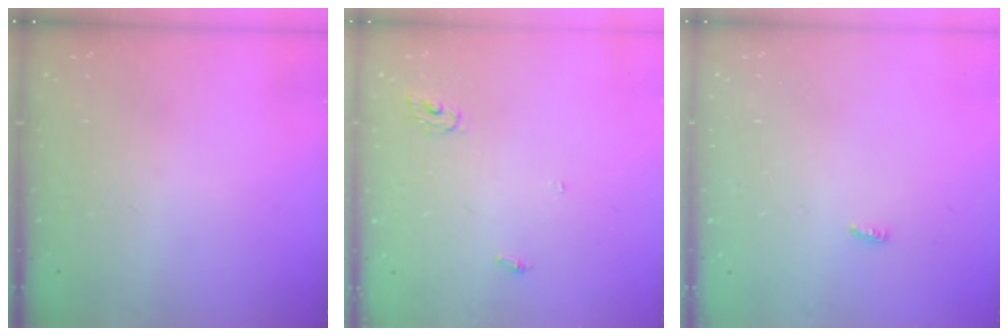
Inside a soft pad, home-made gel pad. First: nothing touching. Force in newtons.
{"total": 4.0, "press": 4.0, "slide": 0.3}
{"total": 3.6, "press": 3.6, "slide": 0.4}